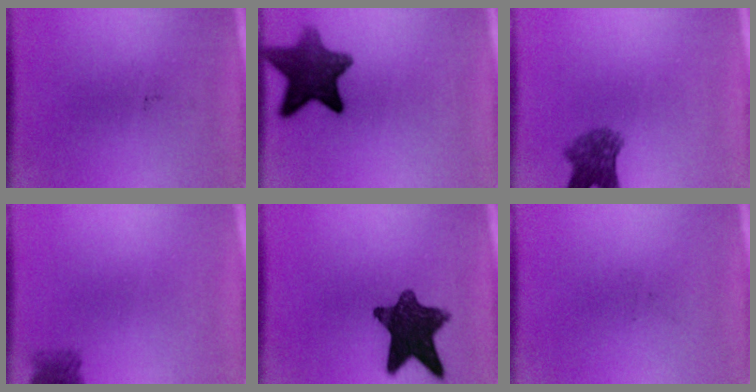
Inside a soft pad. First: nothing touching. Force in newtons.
{"total": 11.1}
{"total": 5.2}
{"total": 2.1}
{"total": 11.3}
{"total": 0.0}